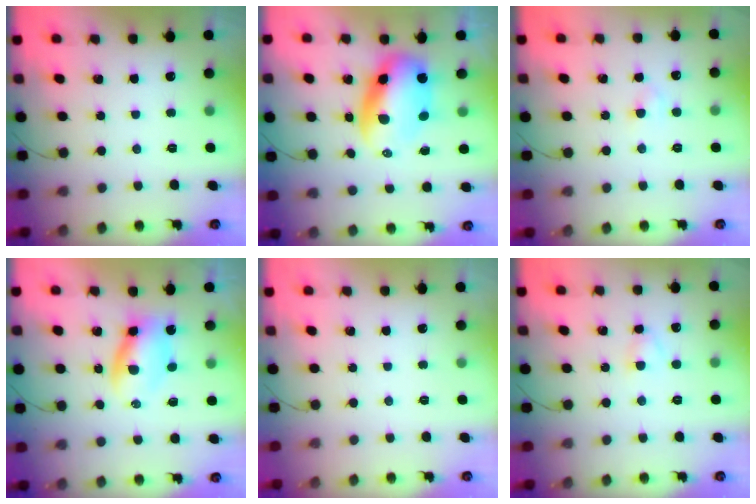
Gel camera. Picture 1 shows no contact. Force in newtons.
{"total": 9.6, "press": 9.3, "slide": 2.3}
{"total": 2.4, "press": 2.2, "slide": 1.0}
{"total": 5.5, "press": 5.4, "slide": 0.6}
{"total": 0.0}
{"total": 2.7, "press": 2.6, "slide": 0.9}